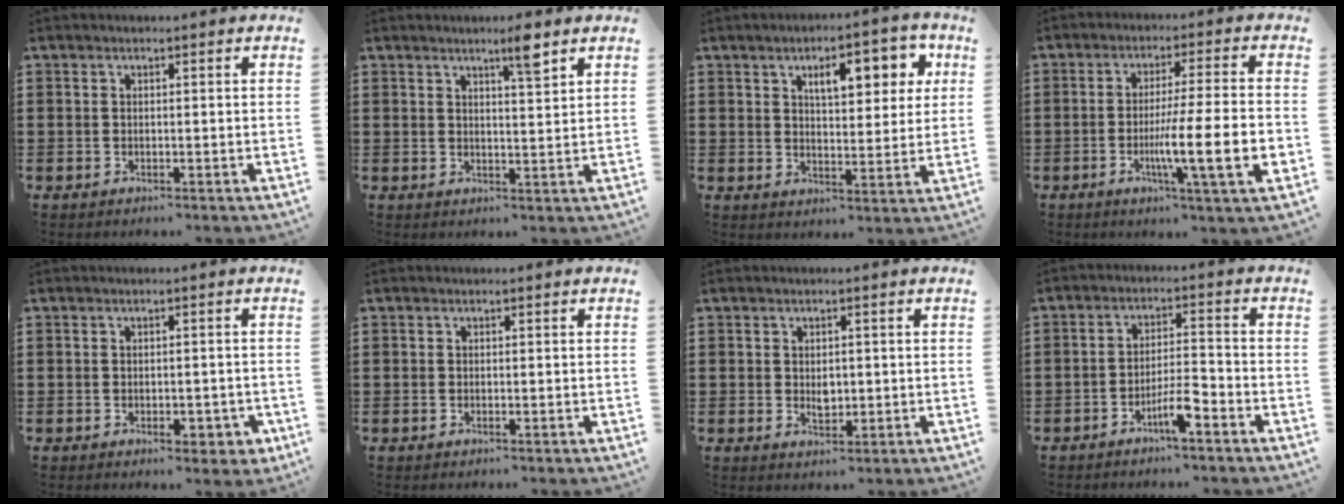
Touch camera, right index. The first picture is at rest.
{"total": 4.2, "force": [3.1, 0.0, 2.9], "torque": [-0.046, -0.006, 0.048]}
{"total": 8.3, "force": [3.8, 3.6, 6.4], "torque": [-0.089, -0.005, 0.056]}
{"total": 11.1, "force": [-2.8, 0.6, 10.7], "torque": [-0.182, -0.020, -0.052]}
{"total": 2.8, "force": [-1.2, 1.6, 2.0], "torque": [-0.035, 0.003, -0.022]}
{"total": 0.0}
{"total": 2.3, "force": [0.1, 1.4, 1.8], "torque": [-0.027, 0.001, 0.001]}
{"total": 5.4, "force": [-3.3, 0.9, 4.2], "torque": [-0.082, 0.001, -0.062]}